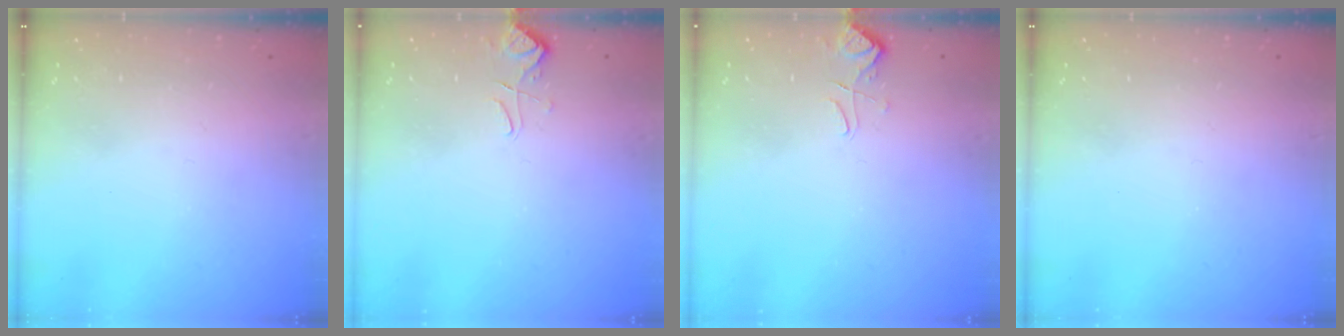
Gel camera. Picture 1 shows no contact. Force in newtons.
{"total": 3.0, "press": 2.9, "slide": 0.6}
{"total": 3.0, "press": 2.9, "slide": 0.6}
{"total": 0.0}